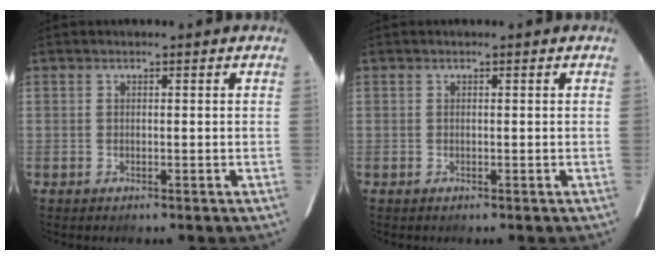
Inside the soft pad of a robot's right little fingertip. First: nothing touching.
{"total": 0.0}